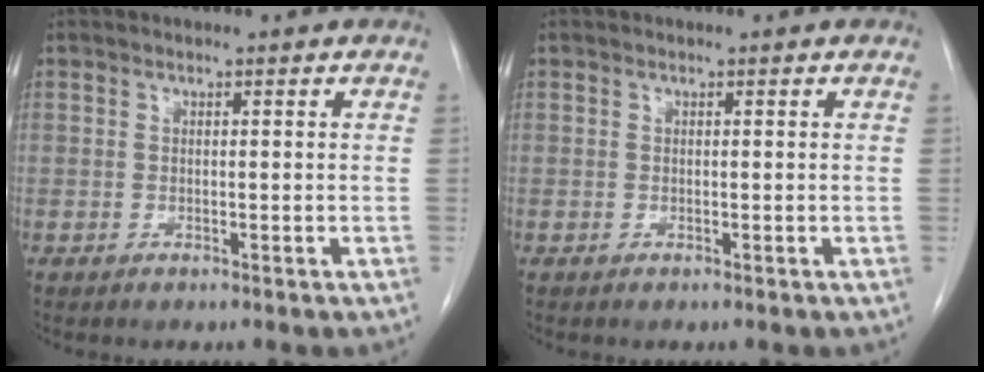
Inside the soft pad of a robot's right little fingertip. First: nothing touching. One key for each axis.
{"total": 0.0}